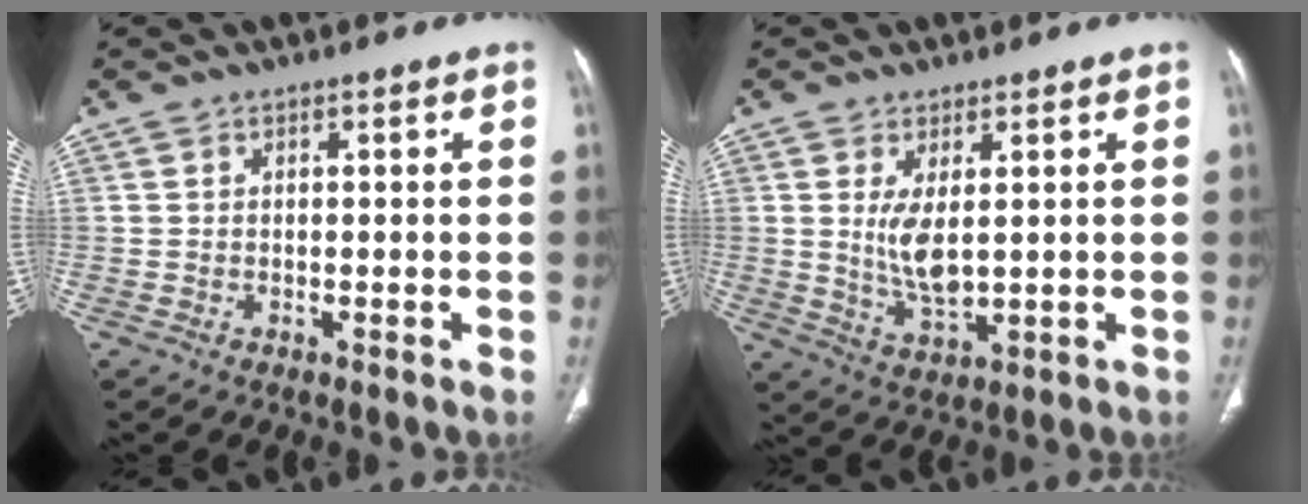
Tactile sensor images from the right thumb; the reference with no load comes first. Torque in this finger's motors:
{"motor_torque": [-0.42, 0.72, 0.78, 0.11, 0.01]}